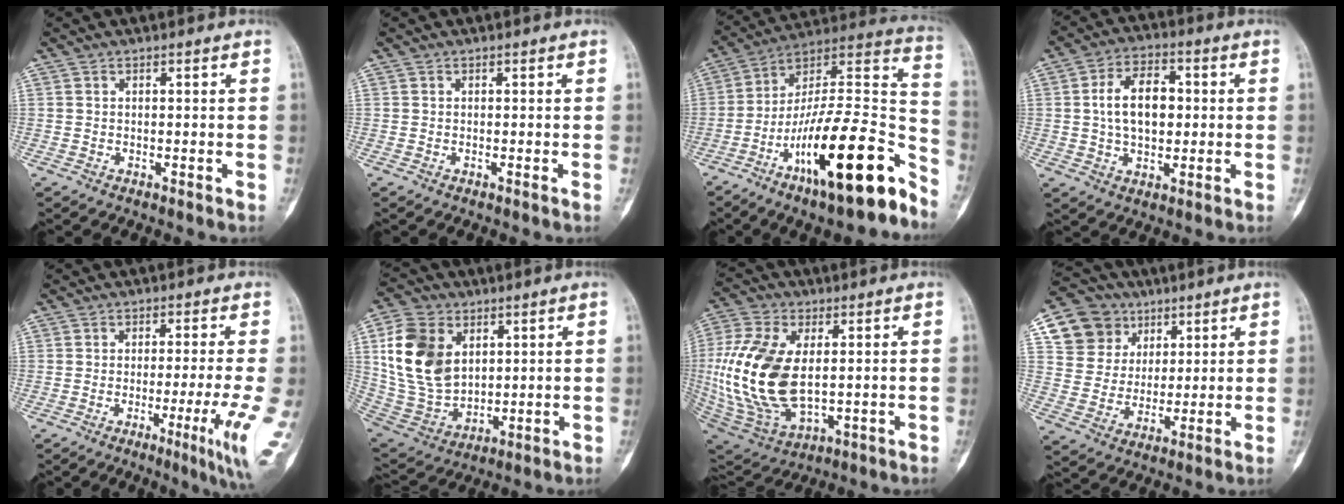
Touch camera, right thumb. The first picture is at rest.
{"total": 0.0}
{"total": 26.4, "force": [-14.7, 7.1, 20.7], "torque": [-0.283, 0.093, -0.240]}
{"total": 10.8, "force": [1.0, 6.7, 8.4], "torque": [-0.130, 0.012, 0.016]}
{"total": 8.9, "force": [-2.5, -0.6, 8.5], "torque": [-0.122, -0.021, -0.040]}
{"total": 16.4, "force": [4.7, 11.6, 10.7], "torque": [-0.191, -0.015, 0.103]}
{"total": 20.8, "force": [0.9, 11.7, 17.2], "torque": [-0.370, -0.016, 0.030]}
{"total": 12.3, "force": [5.9, 10.4, 2.9], "torque": [-0.018, -0.013, 0.112]}